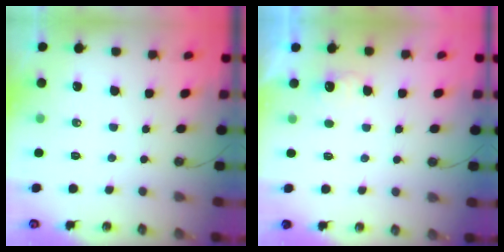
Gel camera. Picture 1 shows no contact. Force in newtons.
{"total": 2.1, "press": 1.9, "slide": 0.8}